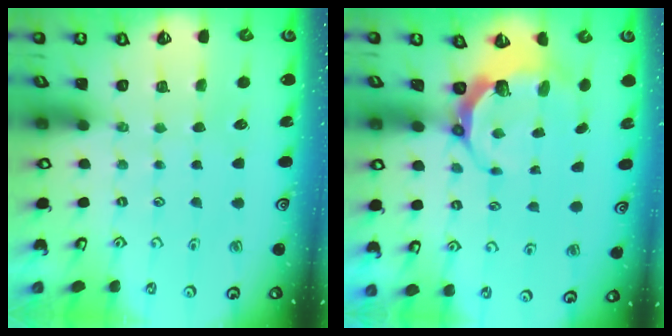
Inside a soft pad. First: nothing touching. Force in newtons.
{"total": 7.5, "press": 6.3, "slide": 4.2}